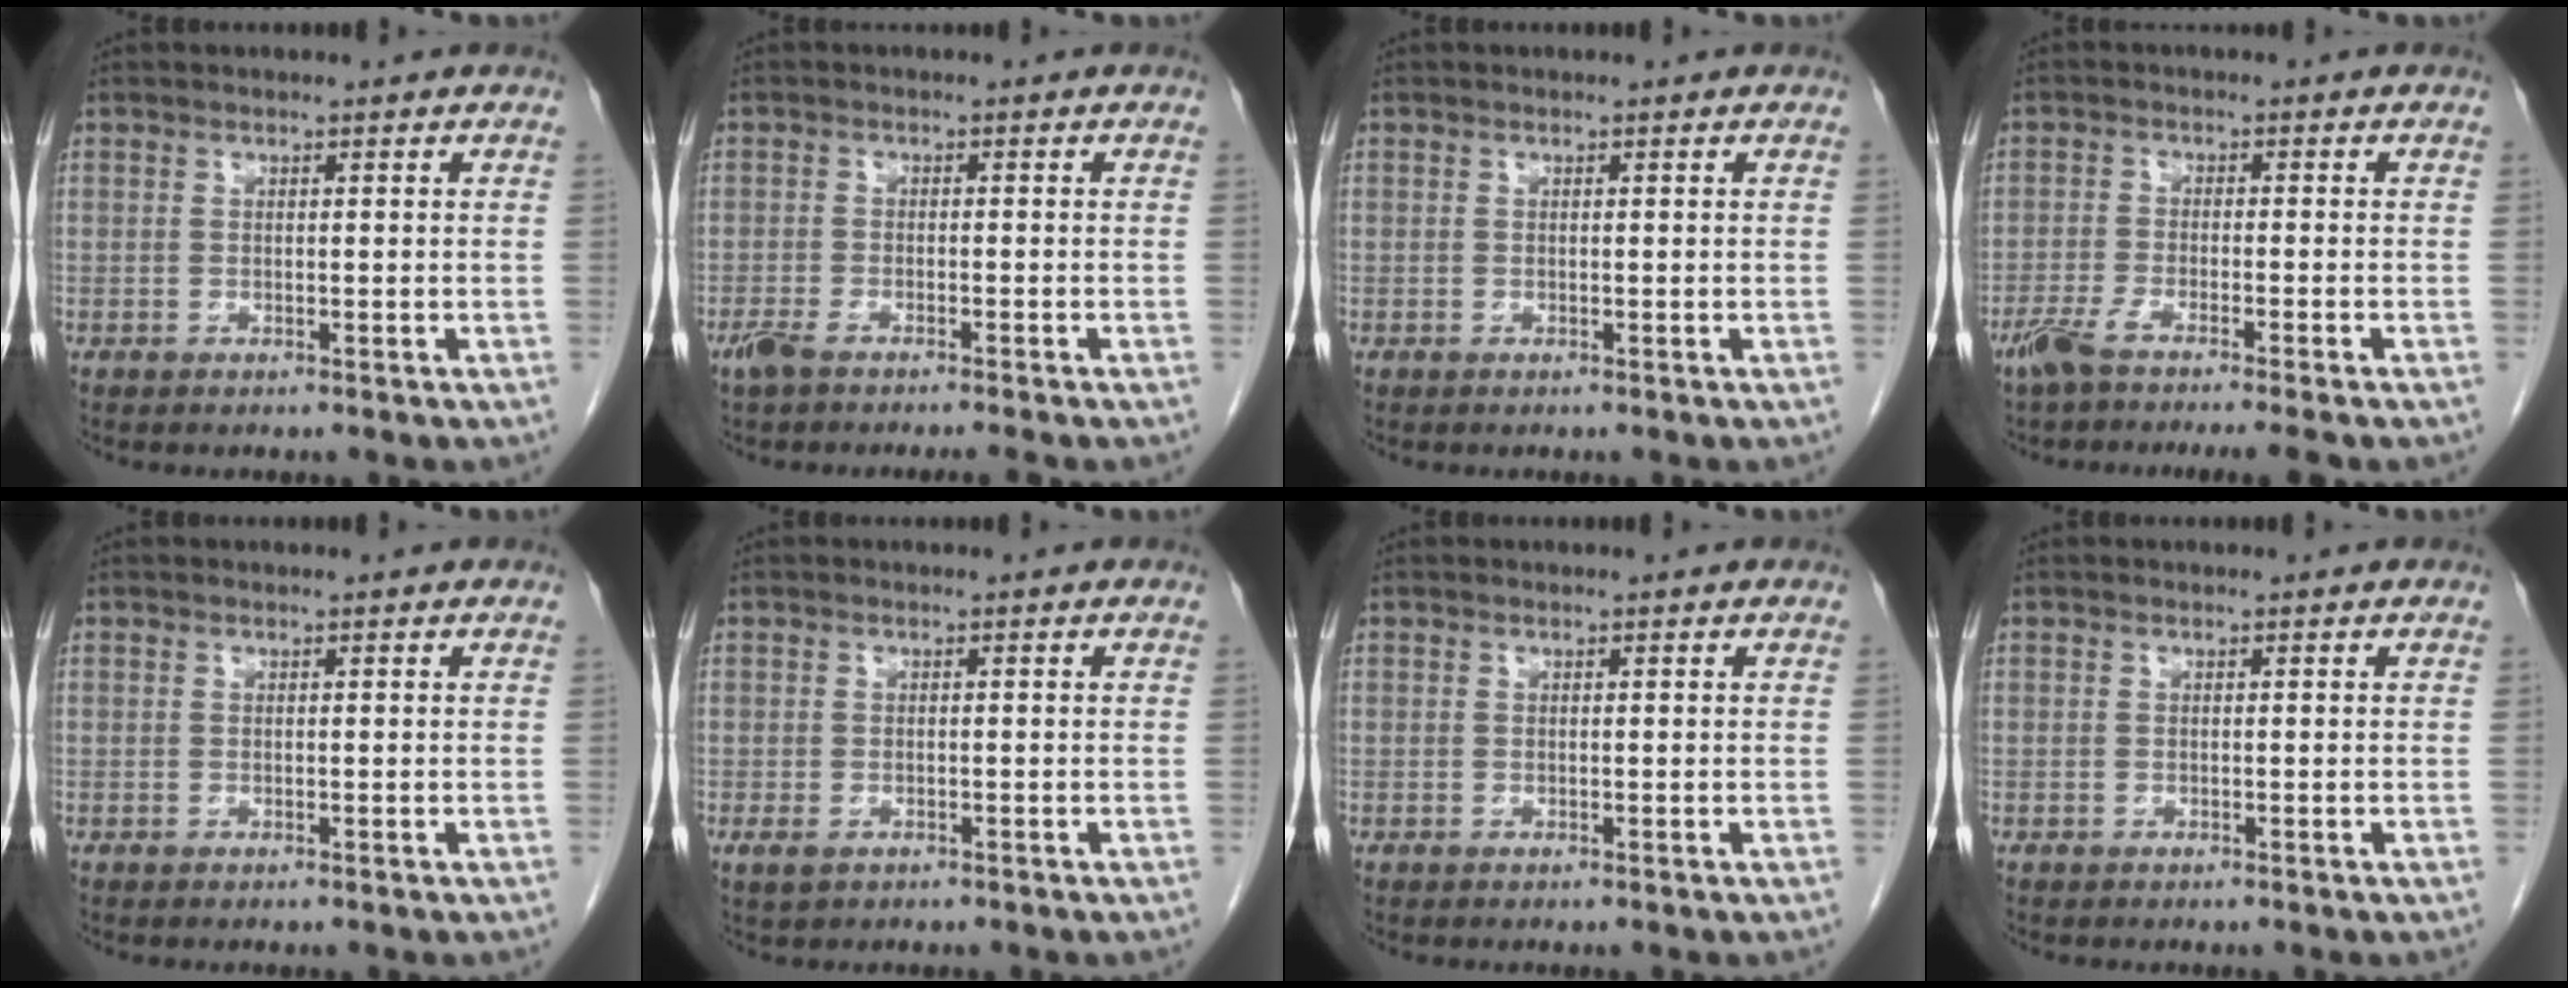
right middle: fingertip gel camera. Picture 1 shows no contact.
{"total": 4.9, "force": [-4.1, 0.4, 2.8], "torque": [-0.041, -0.009, -0.066]}
{"total": 0.0}
{"total": 7.4, "force": [-5.9, -0.2, 4.4], "torque": [-0.065, -0.014, -0.096]}
{"total": 0.0}
{"total": 1.7, "force": [-0.9, 1.1, 1.0], "torque": [-0.023, -0.001, -0.006]}
{"total": 0.0}
{"total": 0.0}